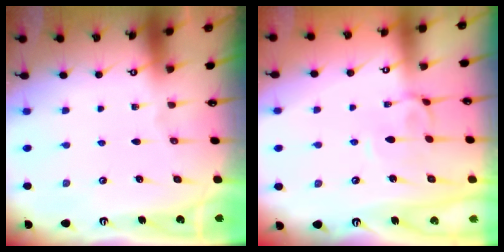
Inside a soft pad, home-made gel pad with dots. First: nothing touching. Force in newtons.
{"total": 3.6, "press": 3.5, "slide": 0.4}